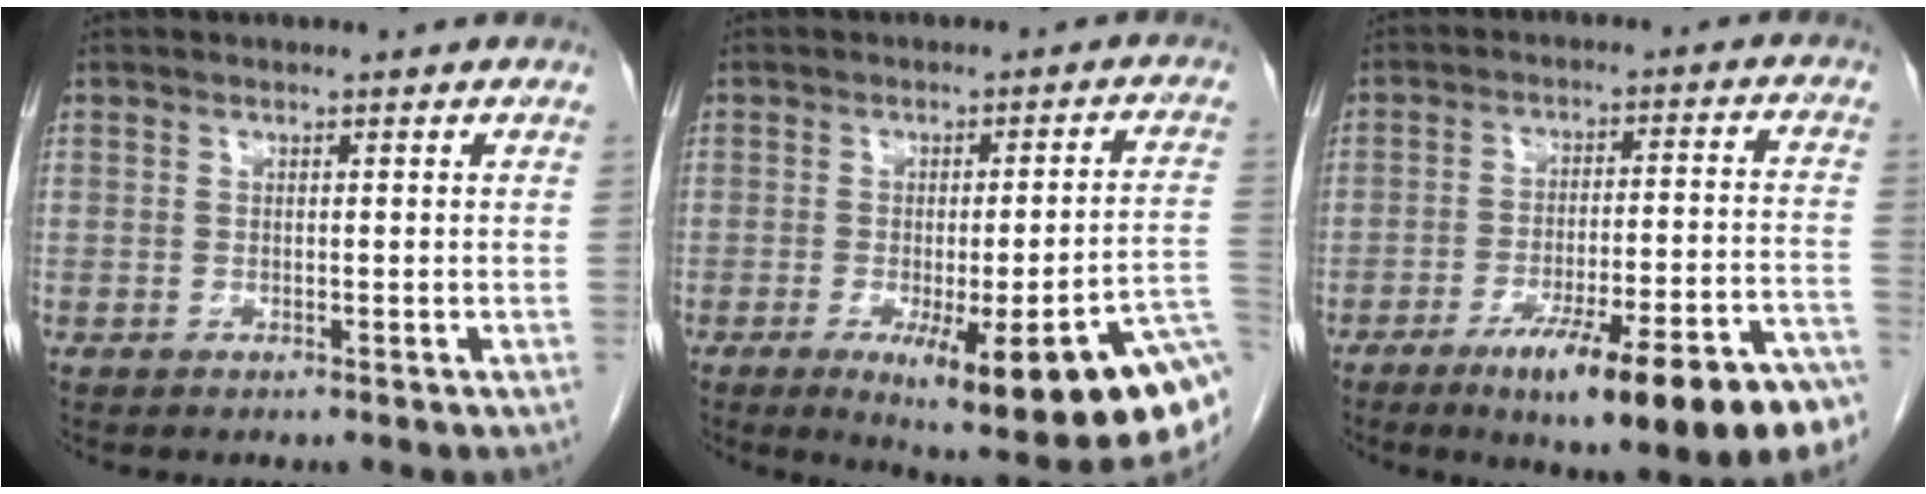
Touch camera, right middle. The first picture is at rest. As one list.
[{"total": 20.0, "force": [-8.8, 2.3, 17.8], "torque": [-0.156, -0.017, -0.114]}, {"total": 20.0, "force": [-13.2, 1.3, 15.0], "torque": [-0.148, 0.007, -0.196]}]